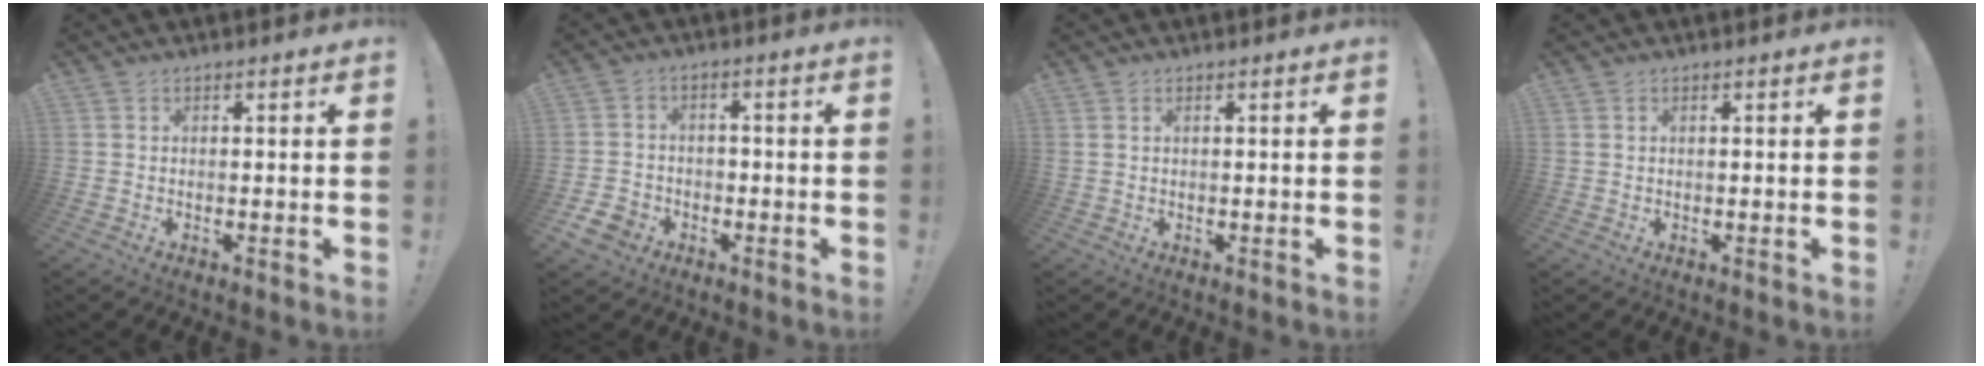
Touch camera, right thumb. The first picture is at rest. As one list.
[{"total": 6.0, "force": [-3.6, 4.4, 2.0], "torque": [-0.052, 0.019, -0.067]}, {"total": 0.9, "force": [0.6, 0.3, 0.7], "torque": [-0.017, 0.001, 0.011]}, {"total": 0.6, "force": [0.4, 0.3, 0.4], "torque": [-0.010, 0.002, 0.008]}]